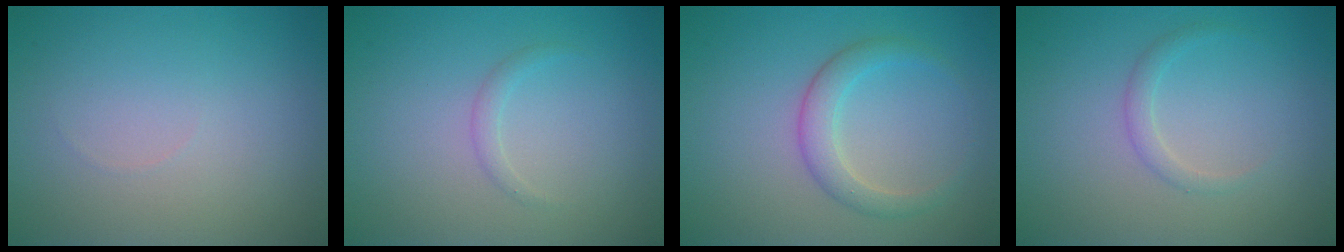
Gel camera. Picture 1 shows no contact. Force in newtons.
{"total": 0.9, "press": 0.9, "slide": 0.0}
{"total": 2.6, "press": 2.6, "slide": 0.1}
{"total": 1.2, "press": 1.2, "slide": 0.0}